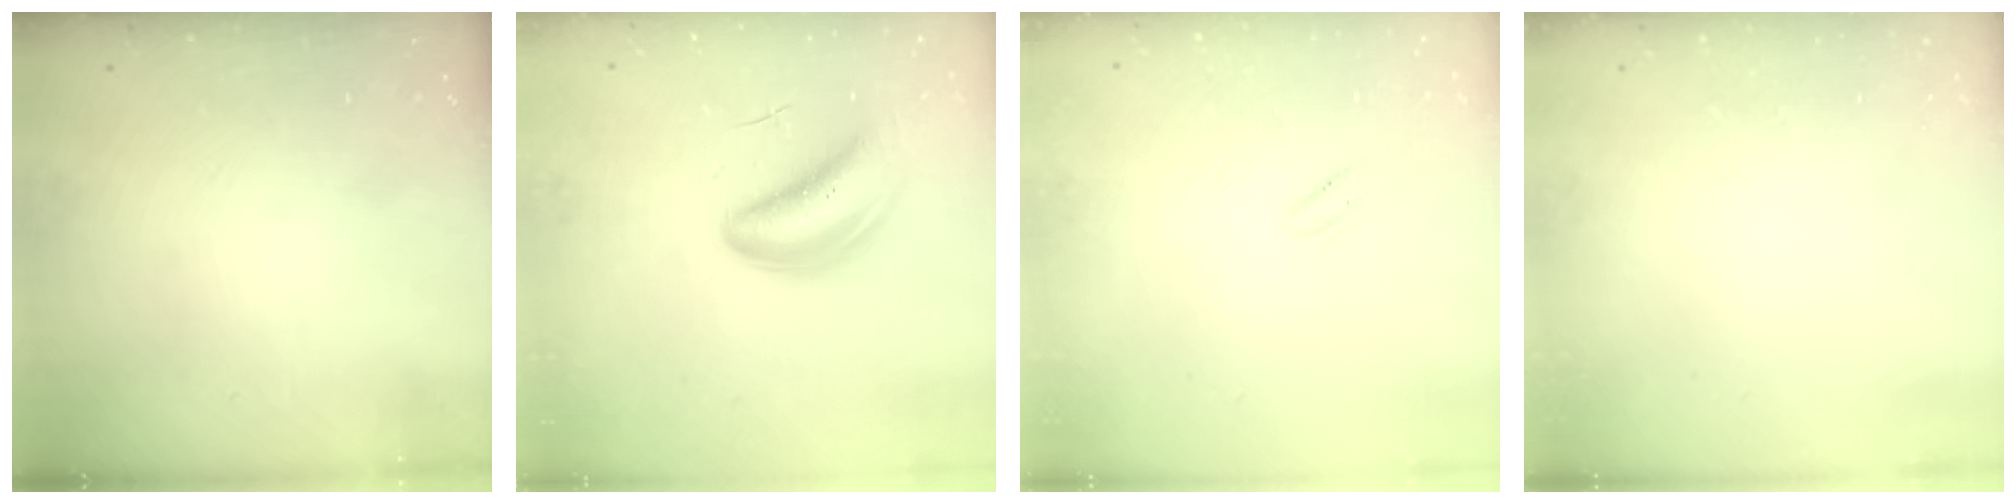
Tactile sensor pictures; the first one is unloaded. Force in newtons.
{"total": 6.2, "press": 5.8, "slide": 2.0}
{"total": 0.7, "press": 0.3, "slide": 0.7}
{"total": 0.0}